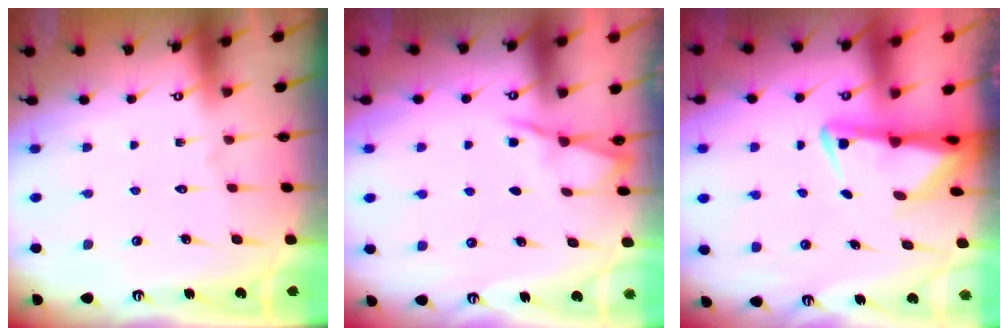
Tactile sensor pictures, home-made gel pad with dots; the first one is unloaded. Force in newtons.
{"total": 2.8, "press": 2.8, "slide": 0.5}
{"total": 3.6, "press": 3.5, "slide": 0.7}